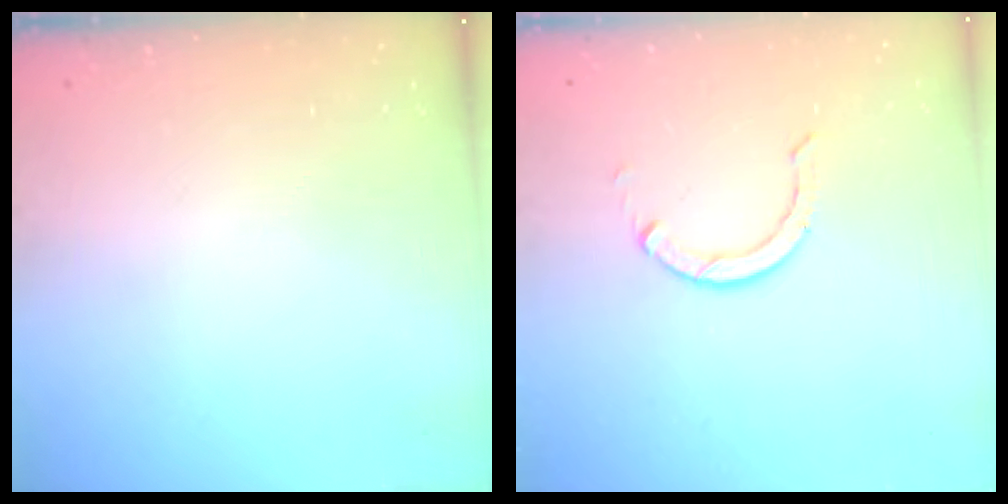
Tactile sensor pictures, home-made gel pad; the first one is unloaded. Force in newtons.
{"total": 2.9, "press": 2.9, "slide": 0.4}